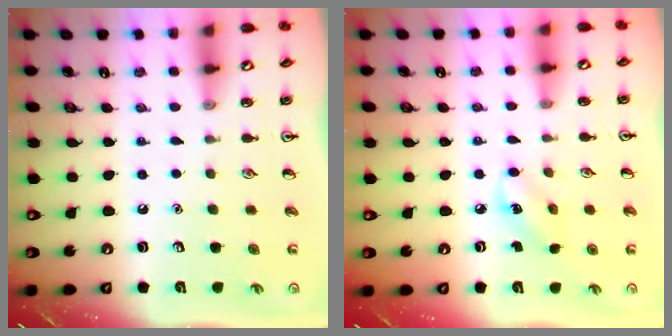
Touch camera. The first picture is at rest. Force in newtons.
{"total": 3.5, "press": 3.4, "slide": 1.1}